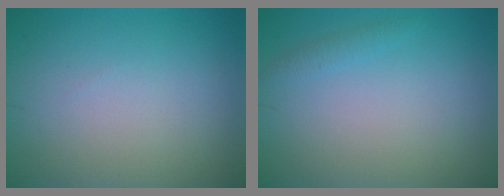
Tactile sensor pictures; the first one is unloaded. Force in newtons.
{"total": 0.8, "press": 0.8, "slide": 0.2}